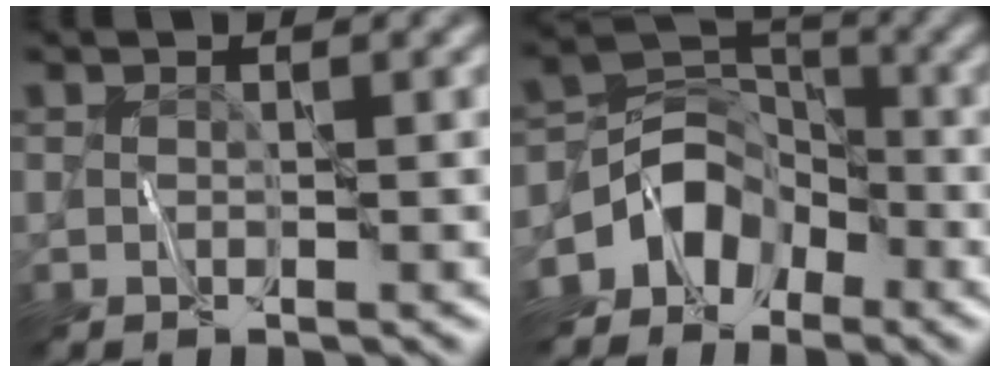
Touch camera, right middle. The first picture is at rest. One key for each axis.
{"total": 6.5, "fx": -3.6, "fy": 4.7, "fz": 2.7, "tx": -0.035, "ty": -0.001, "tz": -0.076}